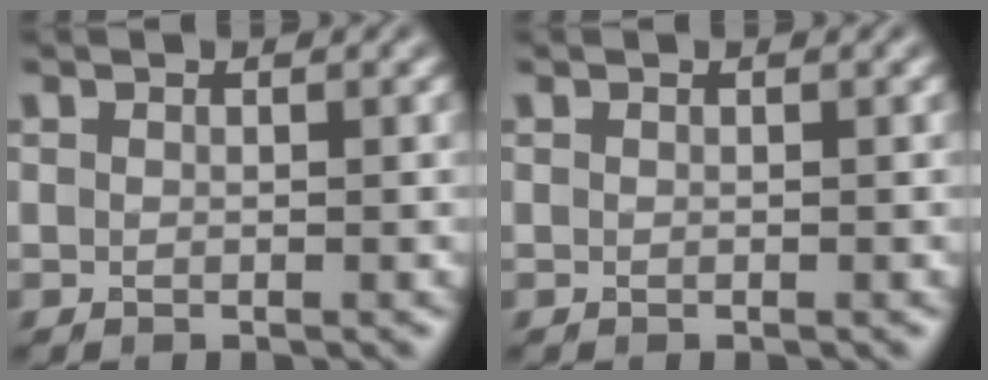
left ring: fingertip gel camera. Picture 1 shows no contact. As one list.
[{"total": 0.0}]